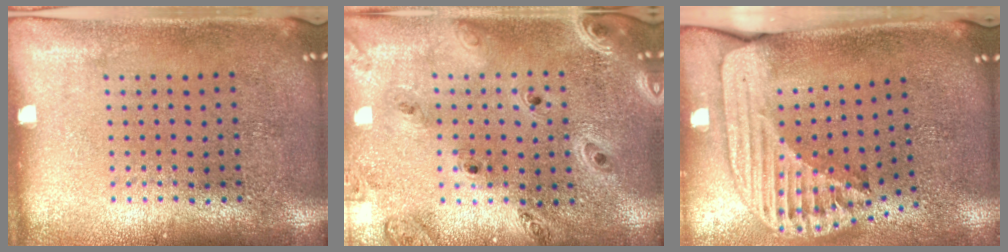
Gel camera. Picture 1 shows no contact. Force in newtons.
{"total": 1.4, "press": 1.3, "slide": 0.2}
{"total": 2.6, "press": 1.8, "slide": 1.9}